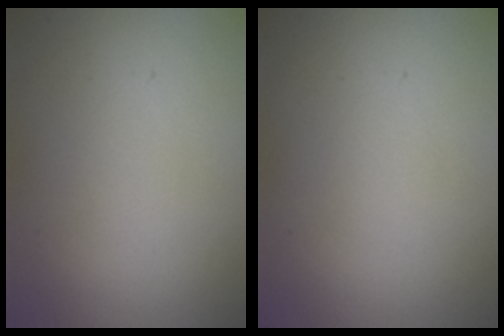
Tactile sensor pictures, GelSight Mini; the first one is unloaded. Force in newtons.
{"total": 0.0}